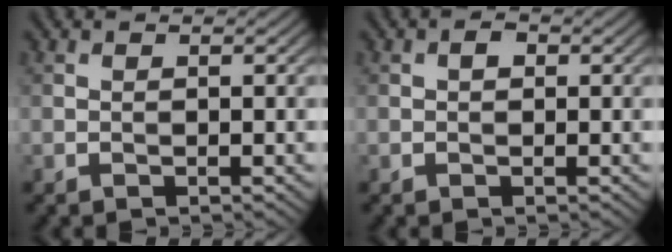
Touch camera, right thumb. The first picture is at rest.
{"total": 1.1, "force": [0.1, 0.8, 0.7], "torque": [-0.009, 0.000, -0.002]}